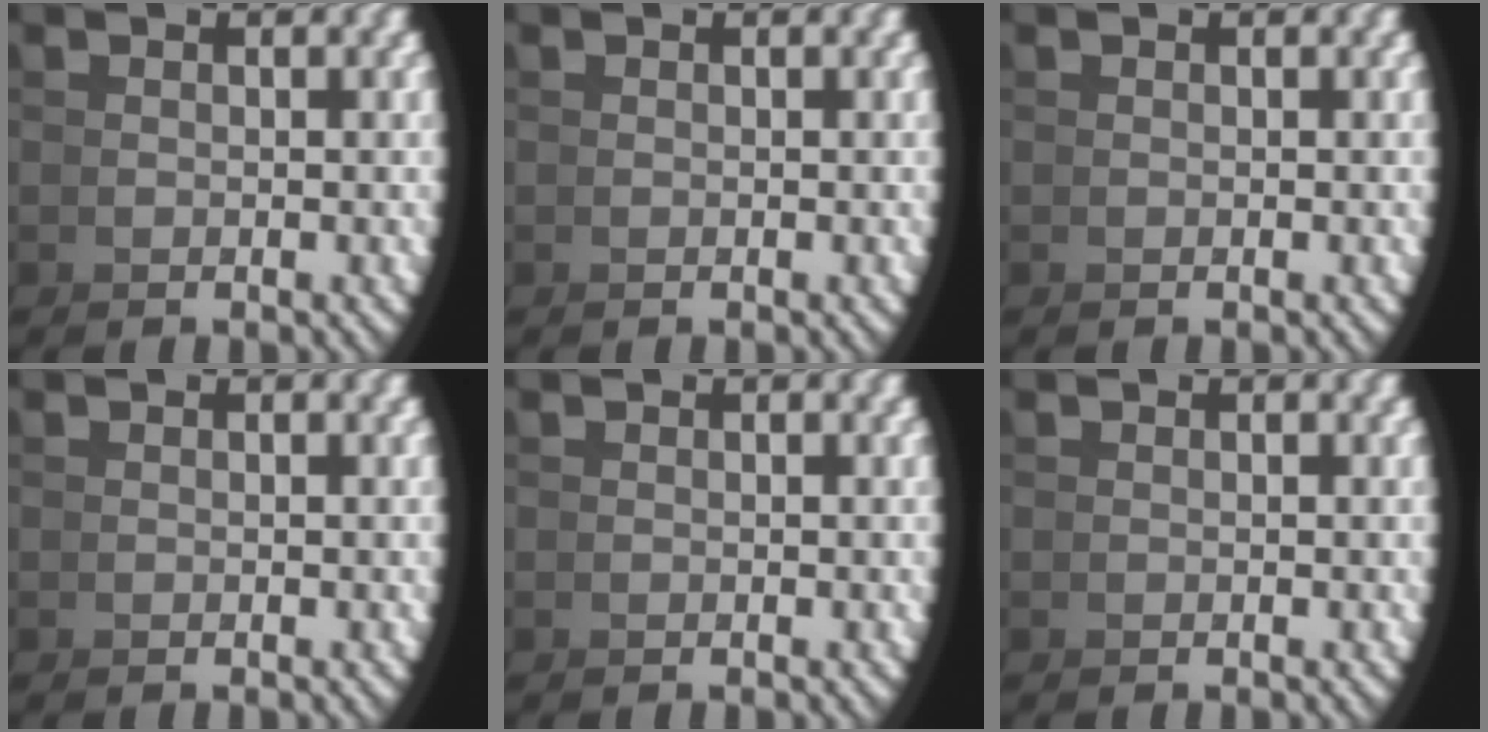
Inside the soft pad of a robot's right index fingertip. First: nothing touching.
{"total": 0.0}
{"total": 0.0}
{"total": 0.0}
{"total": 0.0}
{"total": 0.0}